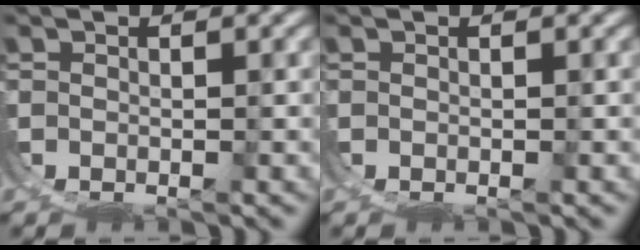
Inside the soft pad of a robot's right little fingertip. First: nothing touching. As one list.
[{"total": 0.0}]